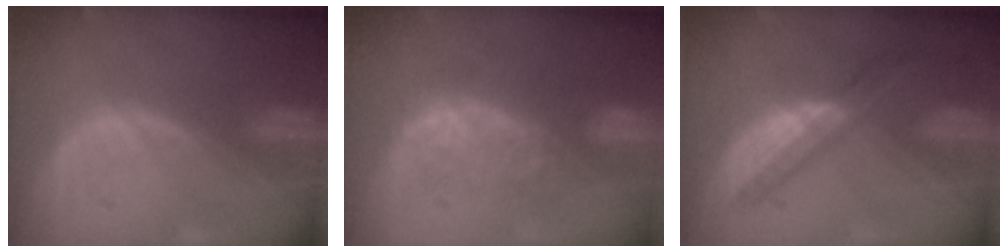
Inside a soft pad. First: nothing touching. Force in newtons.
{"total": 7.8, "press": 7.5, "slide": 2.2}
{"total": 5.4, "press": 5.3, "slide": 1.3}